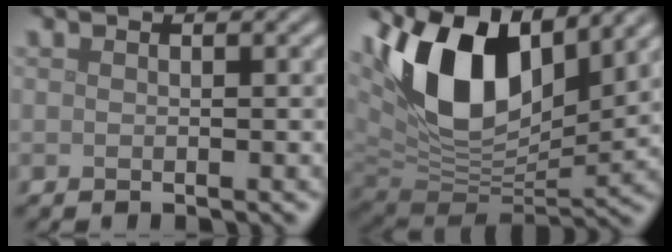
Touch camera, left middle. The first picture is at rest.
{"total": 13.2, "force": [5.6, 7.1, 9.6], "torque": [-0.180, 0.009, 0.097]}